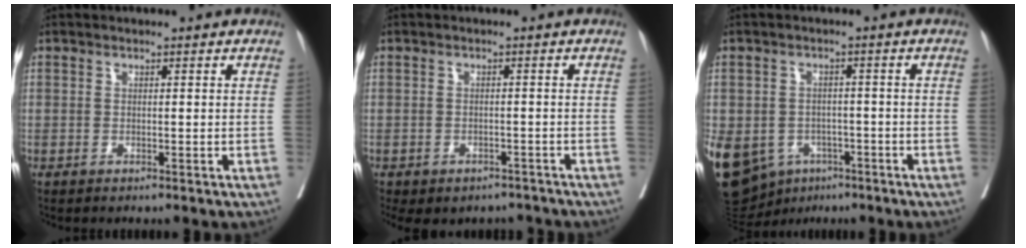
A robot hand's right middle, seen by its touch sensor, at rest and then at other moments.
{"total": 7.8, "force": [-6.1, 4.6, 2.0], "torque": [-0.026, 0.007, -0.073]}
{"total": 24.5, "force": [-10.6, 19.2, 10.8], "torque": [-0.351, -0.015, -0.147]}